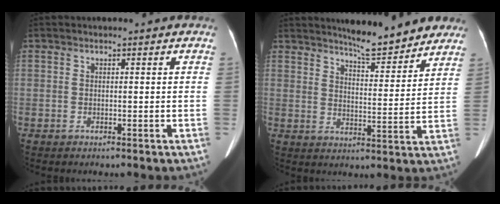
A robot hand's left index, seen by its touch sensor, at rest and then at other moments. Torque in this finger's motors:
{"motor_torque": [0.87, -1.28, -0.24, 0.00]}